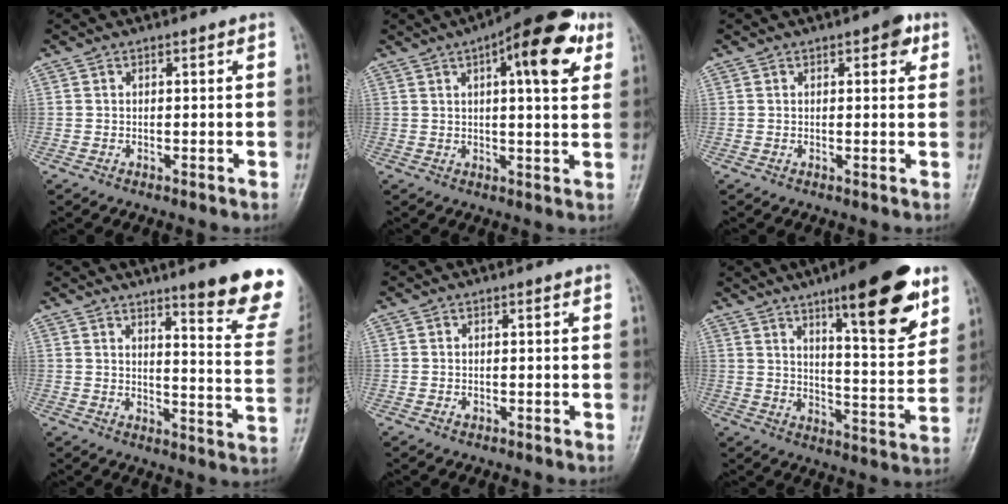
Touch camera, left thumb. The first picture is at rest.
{"total": 14.1, "force": [5.8, 4.5, 12.0], "torque": [-0.141, -0.001, 0.071]}
{"total": 3.6, "force": [1.7, 1.7, 2.7], "torque": [-0.019, -0.001, 0.012]}
{"total": 15.5, "force": [10.9, 1.7, 10.8], "torque": [-0.107, -0.073, 0.135]}
{"total": 0.6, "force": [-0.2, 0.4, 0.3], "torque": [-0.005, 0.000, -0.005]}
{"total": 18.1, "force": [10.6, 4.5, 14.0], "torque": [-0.167, -0.059, 0.158]}